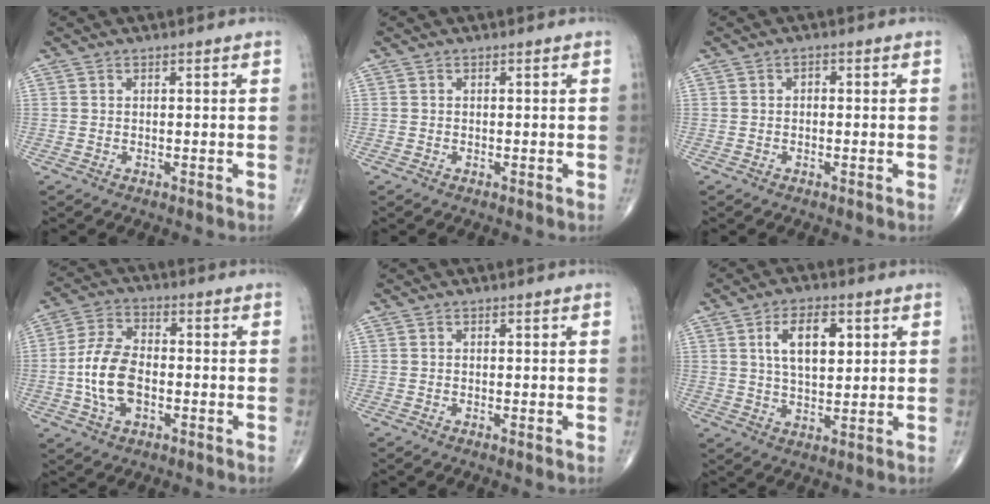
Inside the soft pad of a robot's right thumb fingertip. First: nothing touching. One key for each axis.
{"total": 0.0}
{"total": 1.0, "fx": -0.1, "fy": 0.7, "fz": 0.6, "tx": -0.004, "ty": 0.005, "tz": -0.005}
{"total": 10.7, "fx": -2.0, "fy": 6.2, "fz": 8.5, "tx": -0.163, "ty": 0.018, "tz": -0.043}
{"total": 0.6, "fx": -0.2, "fy": 0.0, "fz": 0.5, "tx": -0.014, "ty": -0.002, "tz": -0.006}
{"total": 9.2, "fx": 2.8, "fy": 4.7, "fz": 7.4, "tx": -0.109, "ty": -0.007, "tz": 0.049}